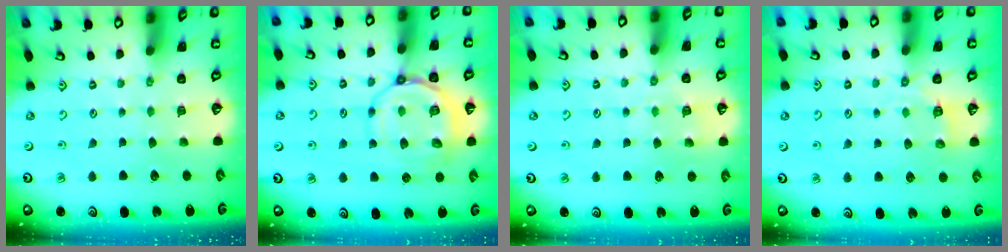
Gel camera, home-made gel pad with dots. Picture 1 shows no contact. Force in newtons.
{"total": 13.0, "press": 12.8, "slide": 2.0}
{"total": 4.2, "press": 4.2, "slide": 0.6}
{"total": 3.6, "press": 2.8, "slide": 2.1}